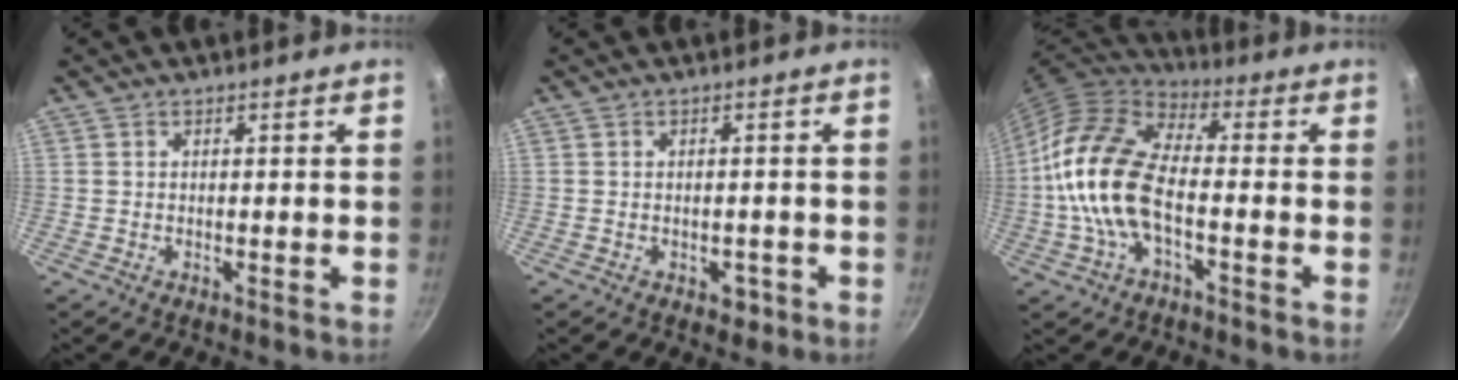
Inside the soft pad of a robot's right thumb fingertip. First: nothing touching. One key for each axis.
{"total": 2.5, "fx": -1.1, "fy": 1.7, "fz": 1.5, "tx": -0.011, "ty": 0.008, "tz": -0.008}
{"total": 16.2, "fx": -2.9, "fy": 8.5, "fz": 13.5, "tx": -0.248, "ty": 0.035, "tz": -0.073}